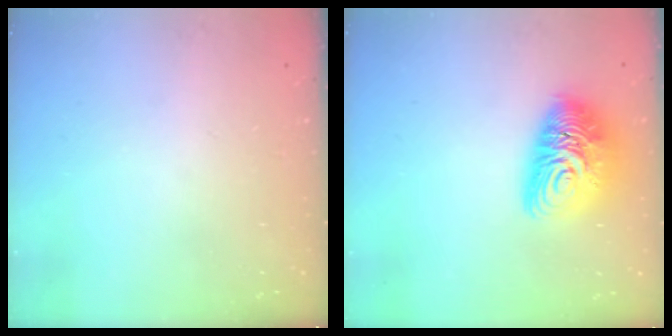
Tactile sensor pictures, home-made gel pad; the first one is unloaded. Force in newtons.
{"total": 13.6, "press": 13.6, "slide": 1.3}